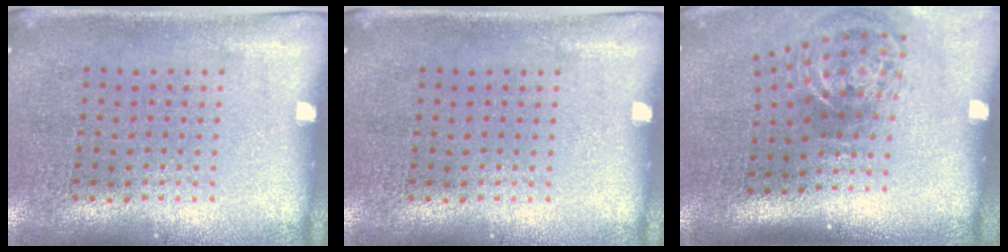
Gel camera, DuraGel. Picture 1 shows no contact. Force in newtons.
{"total": 0.0}
{"total": 2.2, "press": 1.3, "slide": 1.8}